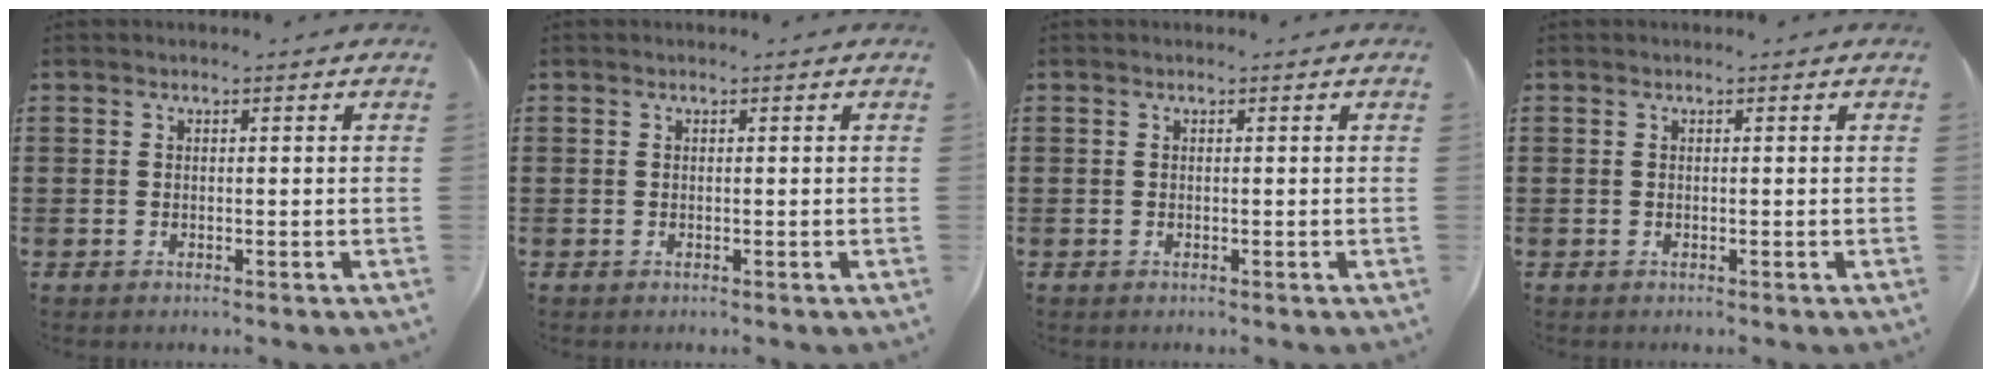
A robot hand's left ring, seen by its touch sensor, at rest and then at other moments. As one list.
[{"total": 0.0}, {"total": 0.0}, {"total": 0.0}]